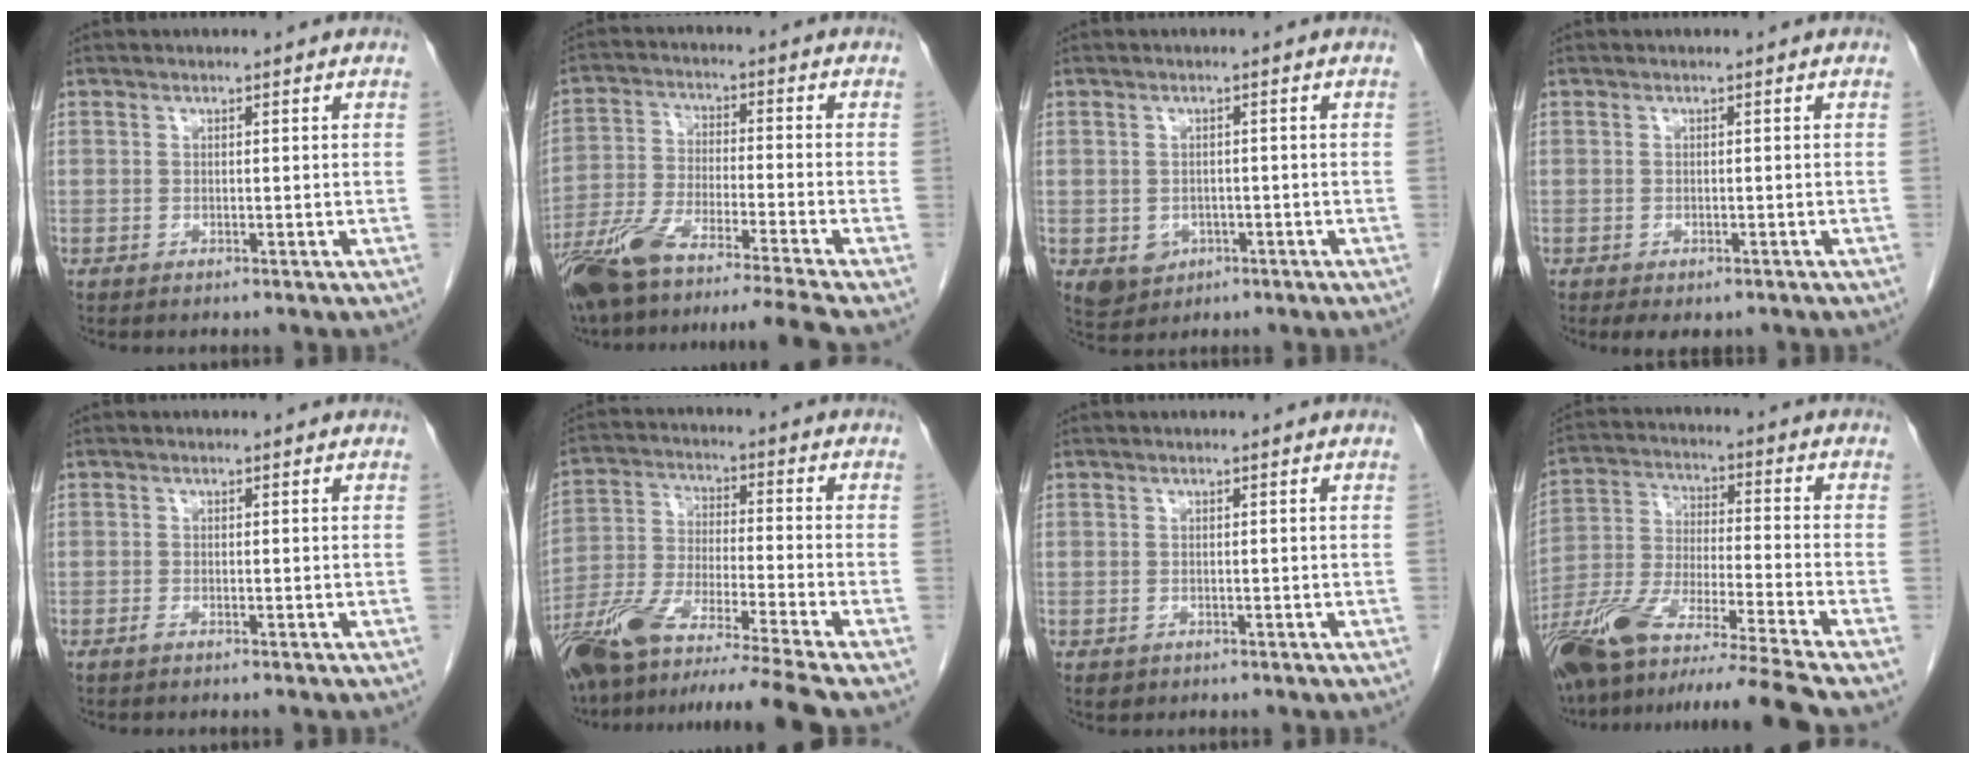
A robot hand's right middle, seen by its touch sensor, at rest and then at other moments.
{"total": 16.5, "force": [-13.7, -1.3, 9.1], "torque": [-0.184, -0.030, -0.239]}
{"total": 4.3, "force": [-1.6, 3.7, 1.5], "torque": [-0.027, -0.001, -0.013]}
{"total": 3.3, "force": [-2.3, 1.7, 1.6], "torque": [-0.015, -0.003, -0.027]}
{"total": 0.6, "force": [-0.5, -0.2, 0.3], "torque": [-0.008, 0.000, -0.010]}
{"total": 17.3, "force": [-14.7, -2.1, 9.0], "torque": [-0.185, -0.035, -0.261]}
{"total": 1.0, "force": [-0.5, 0.8, 0.3], "torque": [-0.009, 0.002, -0.001]}
{"total": 20.1, "force": [-16.8, -1.8, 10.9], "torque": [-0.210, -0.037, -0.301]}